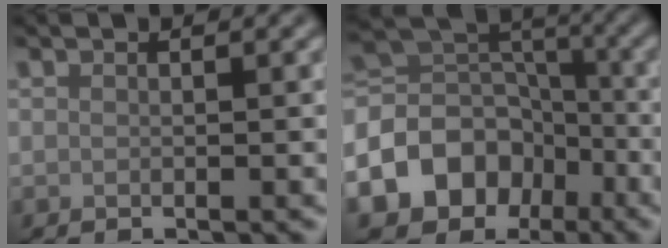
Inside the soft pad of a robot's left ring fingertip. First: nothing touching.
{"total": 10.6, "force": [-5.1, 8.2, 4.2], "torque": [-0.099, 0.013, -0.101]}